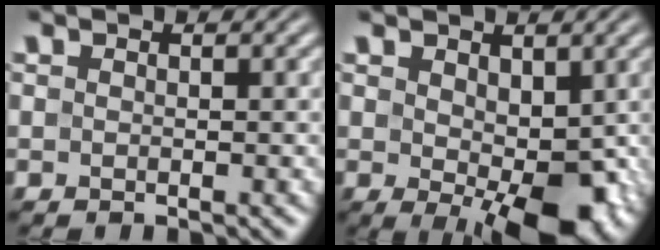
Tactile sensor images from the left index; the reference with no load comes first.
{"total": 8.4, "force": [-0.9, 4.4, 7.1], "torque": [-0.101, -0.013, -0.008]}